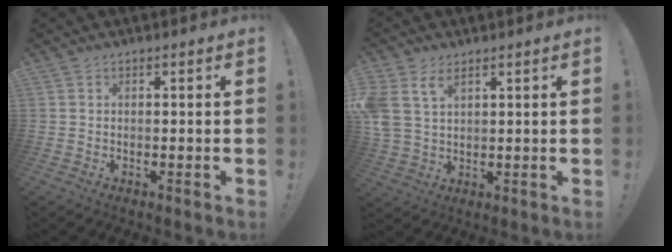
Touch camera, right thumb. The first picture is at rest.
{"total": 7.3, "force": [3.9, 4.4, 4.4], "torque": [-0.101, -0.010, 0.079]}